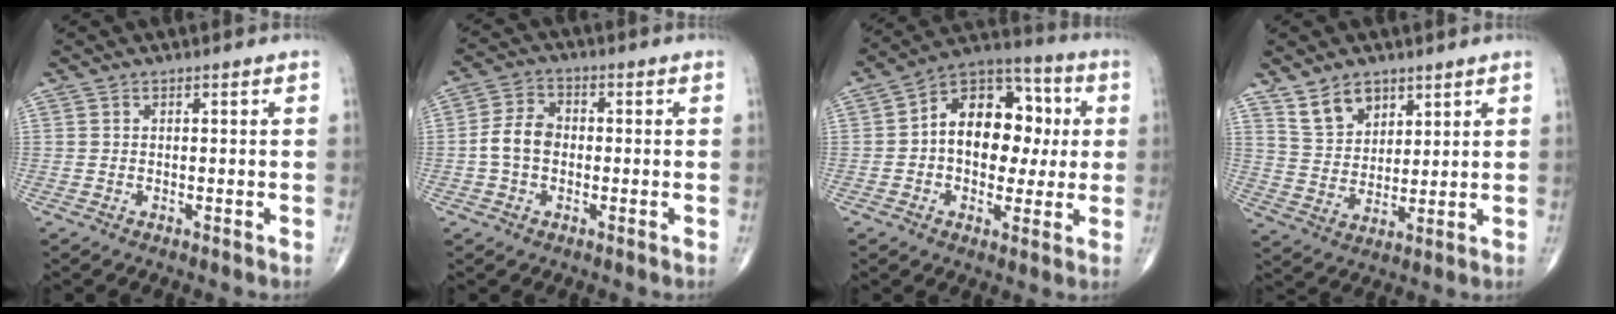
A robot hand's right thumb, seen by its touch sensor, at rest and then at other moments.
{"total": 6.1, "force": [-0.8, 4.5, 4.1], "torque": [-0.071, 0.021, -0.023]}
{"total": 16.8, "force": [1.3, 11.4, 12.3], "torque": [-0.135, 0.033, 0.011]}
{"total": 7.7, "force": [5.2, 4.7, 3.2], "torque": [-0.034, -0.034, 0.106]}